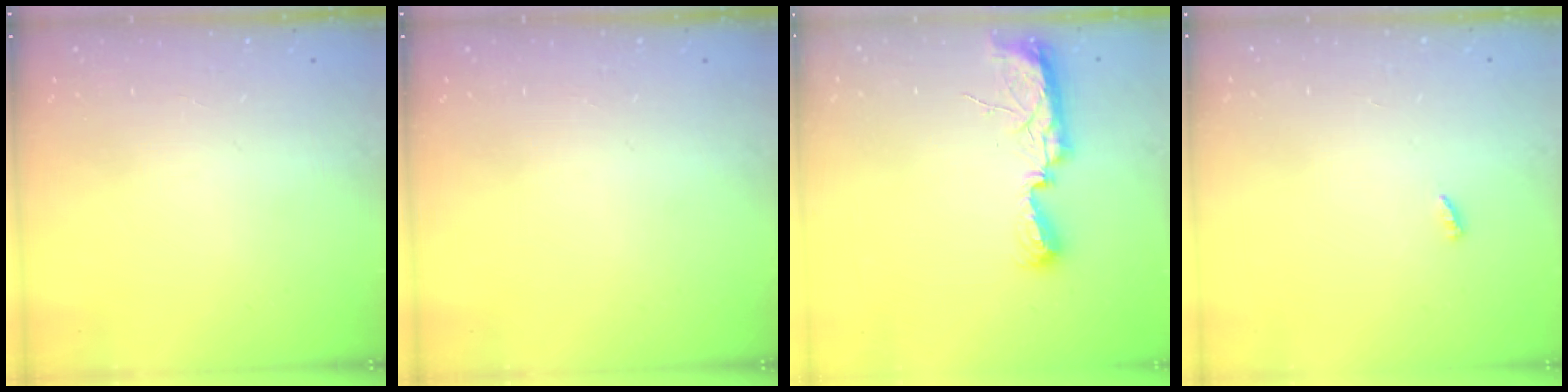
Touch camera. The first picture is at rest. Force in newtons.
{"total": 0.0}
{"total": 9.7, "press": 8.7, "slide": 4.2}
{"total": 1.9, "press": 1.9, "slide": 0.3}